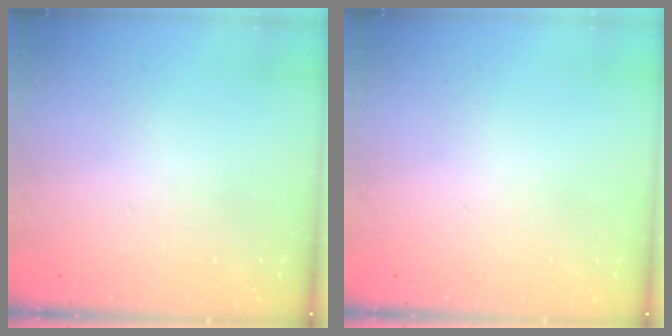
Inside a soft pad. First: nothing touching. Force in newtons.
{"total": 0.0}